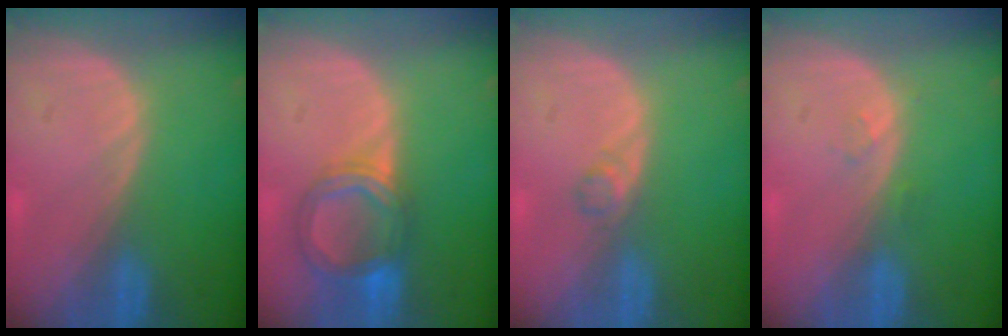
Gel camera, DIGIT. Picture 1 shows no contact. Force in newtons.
{"total": 6.1, "press": 5.9, "slide": 1.4}
{"total": 1.4, "press": 1.4, "slide": 0.1}
{"total": 1.1, "press": 1.0, "slide": 0.1}